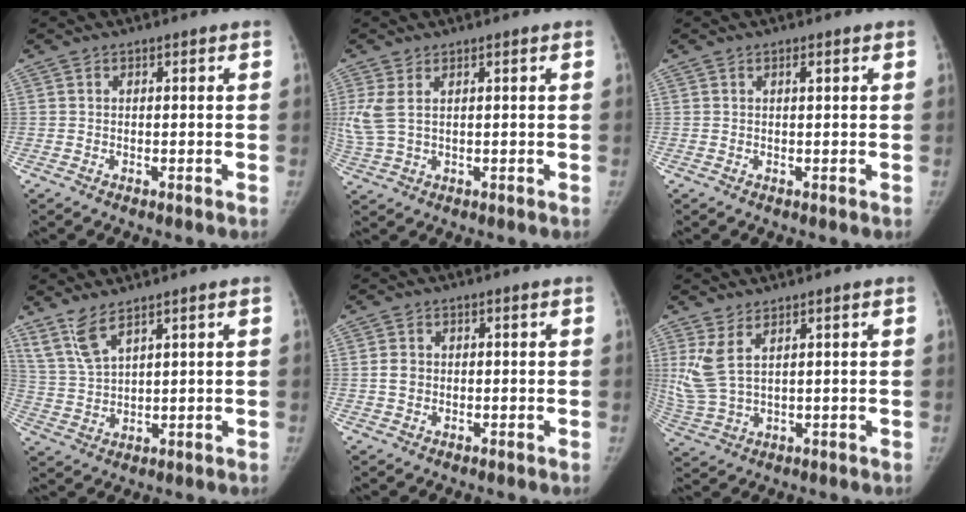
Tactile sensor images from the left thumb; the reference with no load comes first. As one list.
[{"total": 5.2, "force": [1.5, 2.6, 4.2], "torque": [-0.124, 0.005, 0.039]}, {"total": 0.7, "force": [0.3, 0.1, 0.6], "torque": [-0.011, 0.001, 0.005]}, {"total": 6.1, "force": [4.6, 1.5, 3.7], "torque": [-0.081, -0.023, 0.104]}, {"total": 2.5, "force": [0.0, 2.1, 1.3], "torque": [-0.019, 0.004, 0.000]}, {"total": 7.1, "force": [3.1, 3.0, 5.6], "torque": [-0.141, -0.013, 0.076]}]